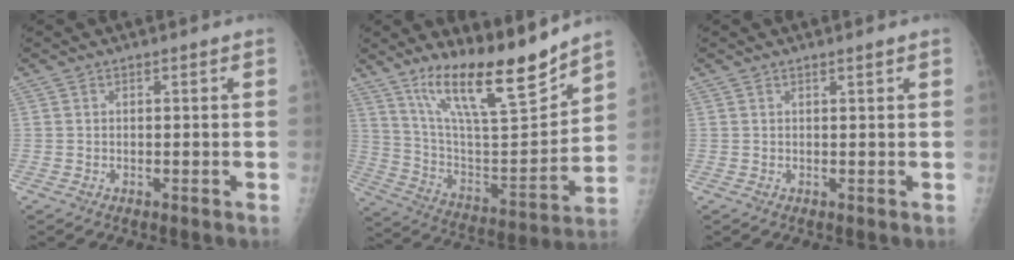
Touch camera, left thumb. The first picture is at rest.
{"total": 20.6, "force": [15.4, 4.1, 13.0], "torque": [-0.186, -0.088, 0.273]}
{"total": 0.6, "force": [0.5, 0.0, 0.4], "torque": [-0.010, -0.004, 0.010]}